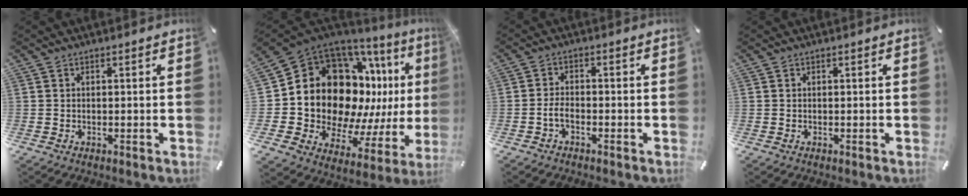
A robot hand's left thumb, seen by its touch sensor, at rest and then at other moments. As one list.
[{"total": 18.9, "force": [5.4, 14.6, 10.7], "torque": [-0.197, -0.090, 0.126]}, {"total": 3.2, "force": [-1.6, 1.7, 2.2], "torque": [-0.044, 0.007, -0.030]}, {"total": 0.0}]